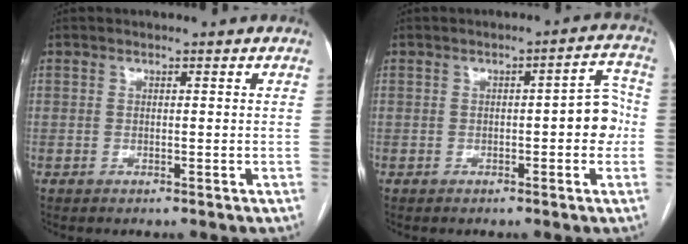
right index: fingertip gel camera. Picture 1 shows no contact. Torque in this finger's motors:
{"motor_torque": [0.69, -0.12, 0.13, 0.06]}